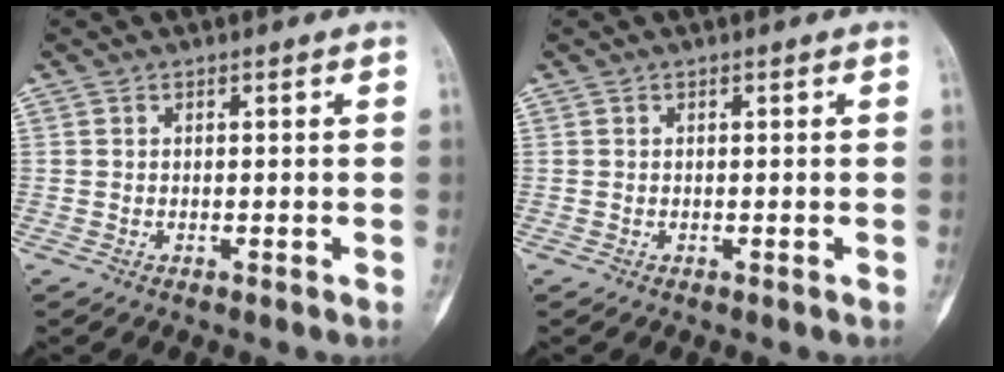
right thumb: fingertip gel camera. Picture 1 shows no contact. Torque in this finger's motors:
{"motor_torque": [0.12, -0.07, 0.15, 0.02, 0.06]}